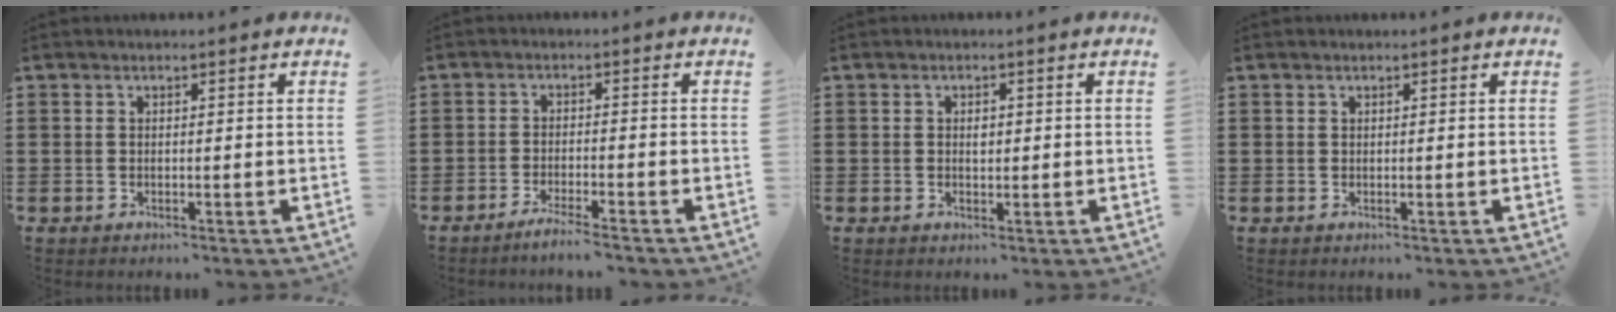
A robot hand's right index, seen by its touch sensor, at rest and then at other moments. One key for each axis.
{"total": 2.8, "fx": -2.5, "fy": -0.5, "fz": 1.1, "tx": -0.017, "ty": 0.000, "tz": -0.047}
{"total": 1.4, "fx": 0.2, "fy": 0.8, "fz": 1.1, "tx": -0.023, "ty": 0.005, "tz": 0.002}
{"total": 0.0}